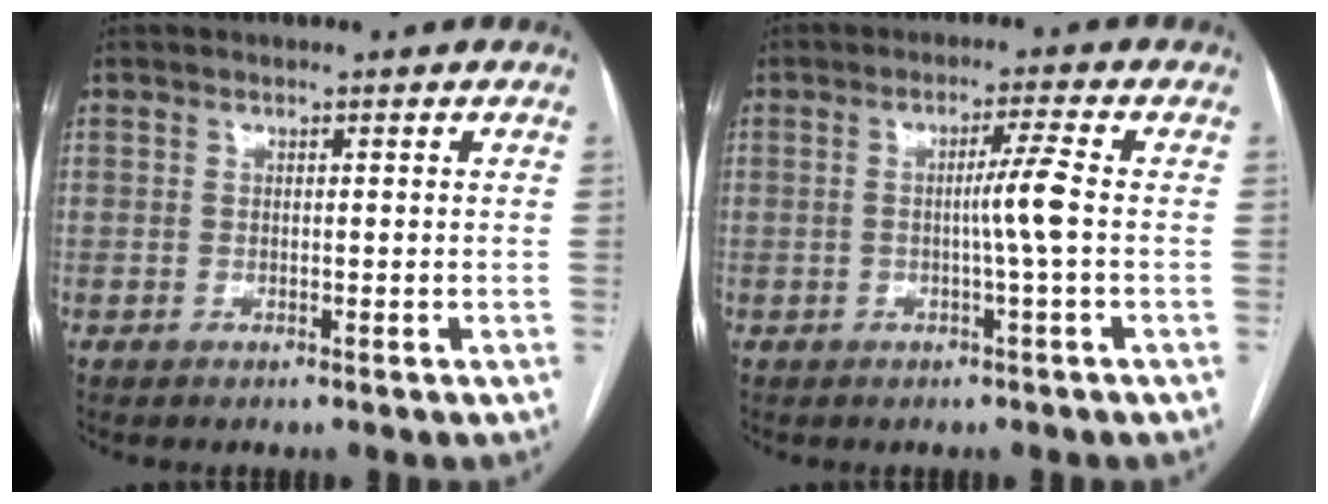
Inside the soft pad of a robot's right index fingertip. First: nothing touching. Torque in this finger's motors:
{"motor_torque": [0.15, 0.04, 0.17, 0.07]}